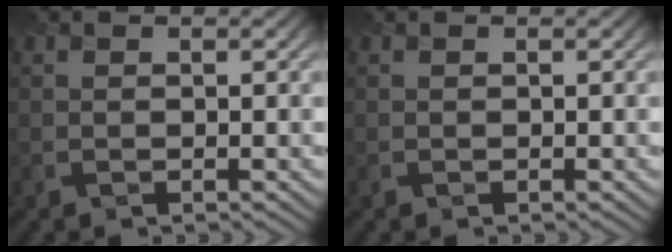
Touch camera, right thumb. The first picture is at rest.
{"total": 0.0}